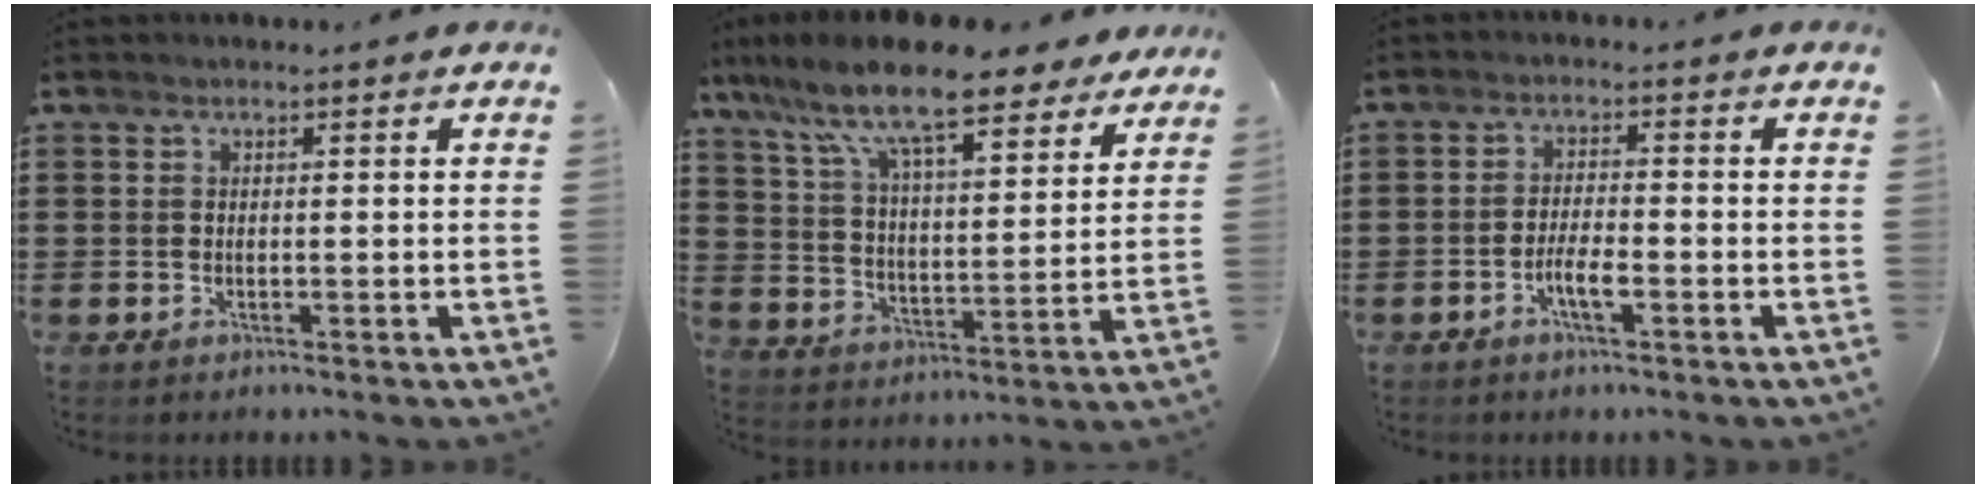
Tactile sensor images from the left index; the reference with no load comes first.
{"total": 12.5, "force": [10.1, 2.0, 7.2], "torque": [-0.167, -0.048, 0.171]}
{"total": 3.6, "force": [-1.7, 0.8, 3.0], "torque": [-0.057, 0.002, -0.032]}